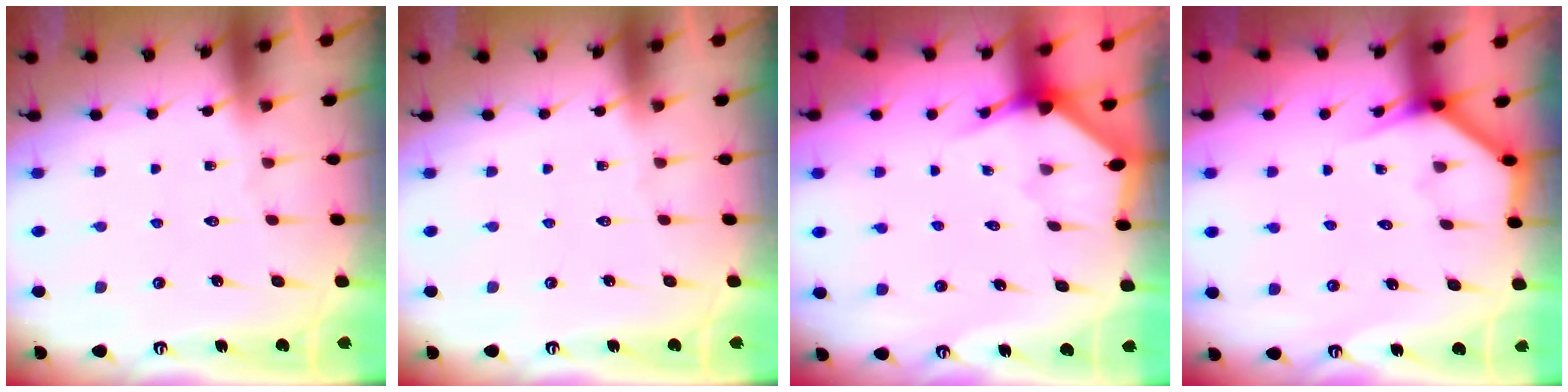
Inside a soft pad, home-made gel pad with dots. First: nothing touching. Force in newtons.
{"total": 0.0}
{"total": 2.2, "press": 2.2, "slide": 0.2}
{"total": 3.8, "press": 3.8, "slide": 0.3}